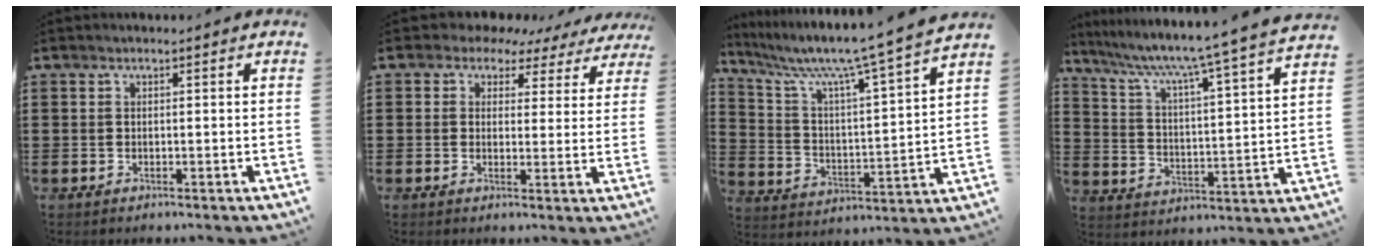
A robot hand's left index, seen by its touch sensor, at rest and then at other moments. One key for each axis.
{"total": 3.3, "fx": 2.6, "fy": 2.0, "fz": 0.7, "tx": -0.023, "ty": -0.011, "tz": 0.041}
{"total": 8.2, "fx": 6.9, "fy": -0.9, "fz": 4.3, "tx": -0.114, "ty": -0.059, "tz": 0.106}
{"total": 6.1, "fx": 5.0, "fy": -1.1, "fz": 3.3, "tx": -0.085, "ty": -0.050, "tz": 0.071}